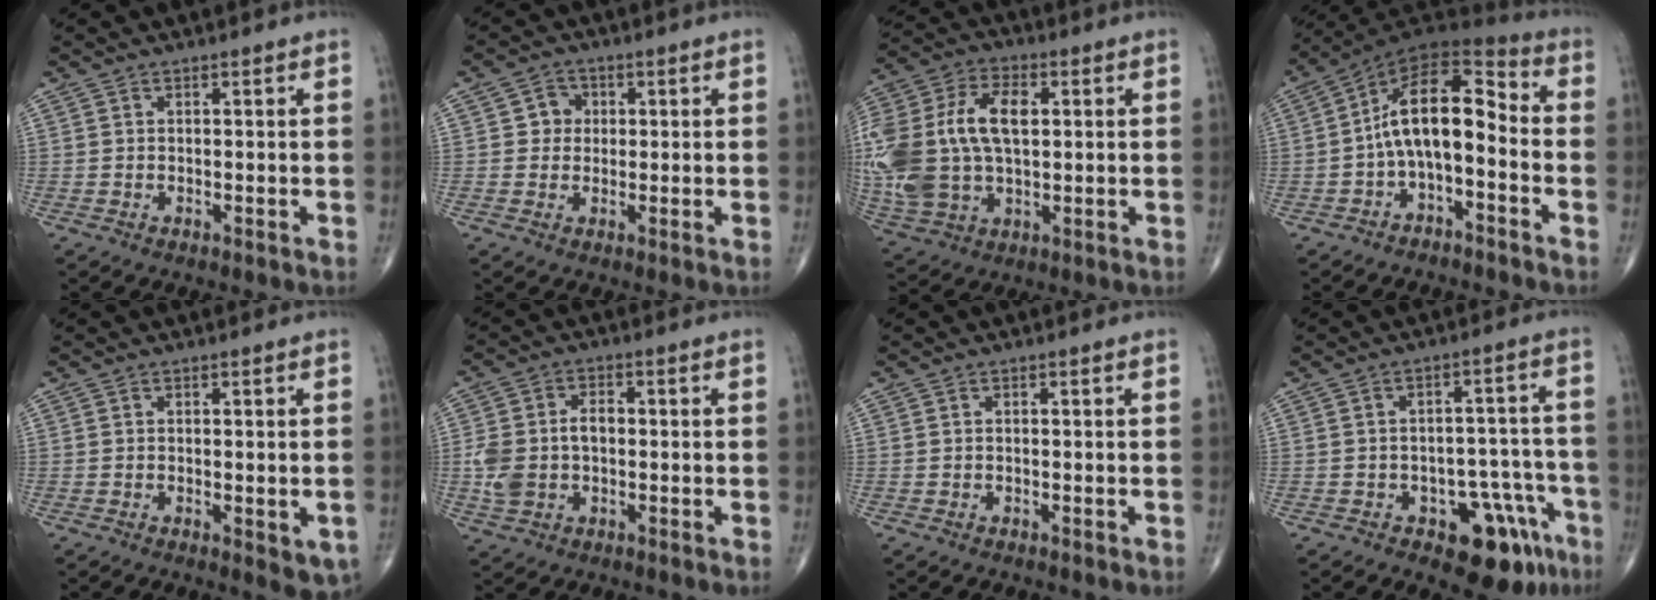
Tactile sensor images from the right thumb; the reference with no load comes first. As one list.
[{"total": 3.7, "force": [0.5, 3.5, 1.2], "torque": [0.008, 0.006, 0.000]}, {"total": 24.1, "force": [2.1, 14.8, 18.9], "torque": [-0.439, 0.013, 0.046]}, {"total": 13.4, "force": [-2.3, 6.8, 11.3], "torque": [-0.171, 0.071, -0.051]}, {"total": 4.6, "force": [-1.3, 1.8, 4.0], "torque": [-0.039, -0.007, -0.012]}, {"total": 8.4, "force": [-0.6, 5.8, 6.1], "torque": [-0.119, 0.022, -0.009]}, {"total": 0.0}, {"total": 11.8, "force": [-6.4, 6.2, 7.8], "torque": [-0.053, 0.048, -0.076]}]